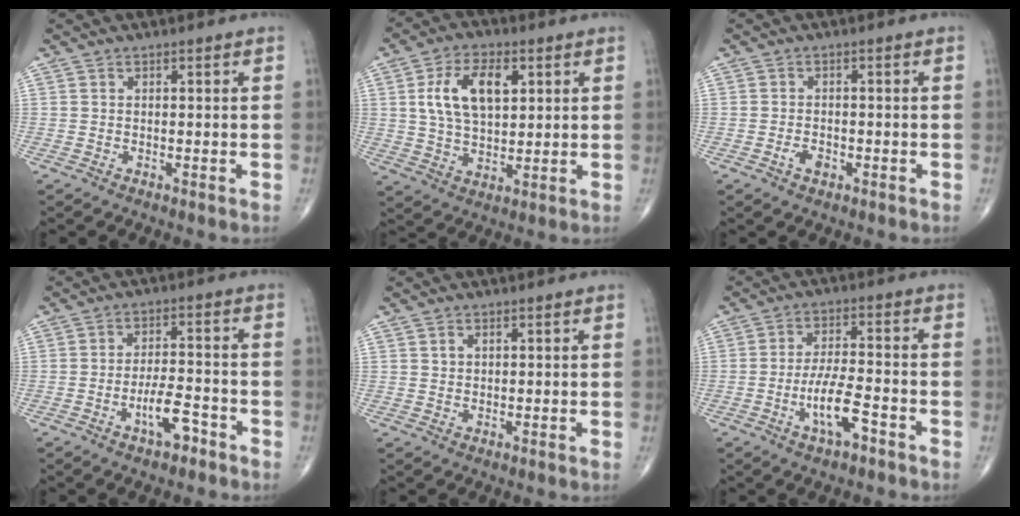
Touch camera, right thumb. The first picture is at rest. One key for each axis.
{"total": 12.0, "fx": 3.3, "fy": 6.8, "fz": 9.3, "tx": -0.154, "ty": -0.004, "tz": 0.063}
{"total": 2.4, "fx": -1.1, "fy": 1.5, "fz": 1.6, "tx": -0.026, "ty": 0.003, "tz": -0.019}
{"total": 6.3, "fx": -3.6, "fy": 2.3, "fz": 4.7, "tx": -0.077, "ty": 0.028, "tz": -0.058}
{"total": 1.4, "fx": 0.6, "fy": 1.0, "fz": 0.7, "tx": -0.008, "ty": -0.003, "tz": 0.010}
{"total": 7.9, "fx": -3.8, "fy": 2.4, "fz": 6.5, "tx": -0.126, "ty": 0.025, "tz": -0.066}